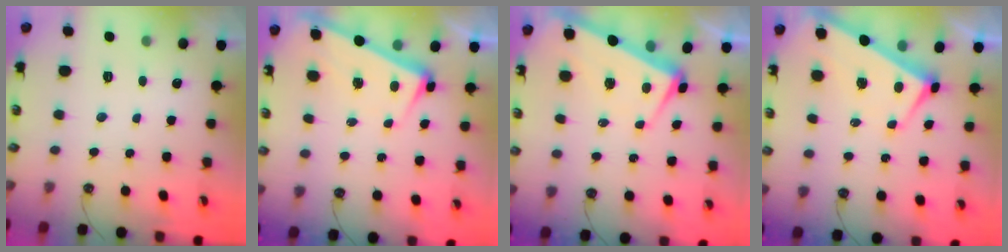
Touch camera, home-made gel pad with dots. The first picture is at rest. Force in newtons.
{"total": 3.5, "press": 3.3, "slide": 1.1}
{"total": 2.0, "press": 1.8, "slide": 1.0}
{"total": 3.0, "press": 2.9, "slide": 0.9}